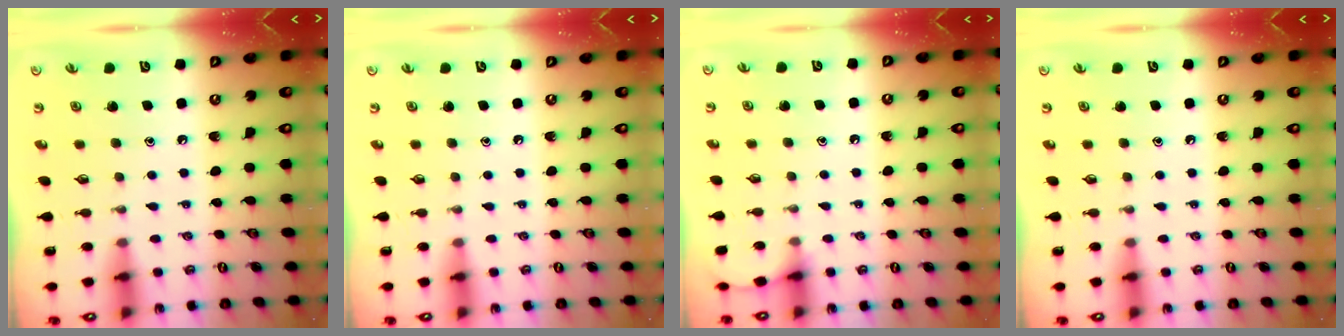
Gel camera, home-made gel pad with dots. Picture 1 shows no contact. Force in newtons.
{"total": 0.0}
{"total": 3.8, "press": 3.8, "slide": 0.5}
{"total": 0.0}